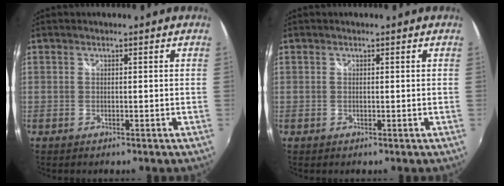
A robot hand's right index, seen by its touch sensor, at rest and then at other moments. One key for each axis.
{"total": 0.0}